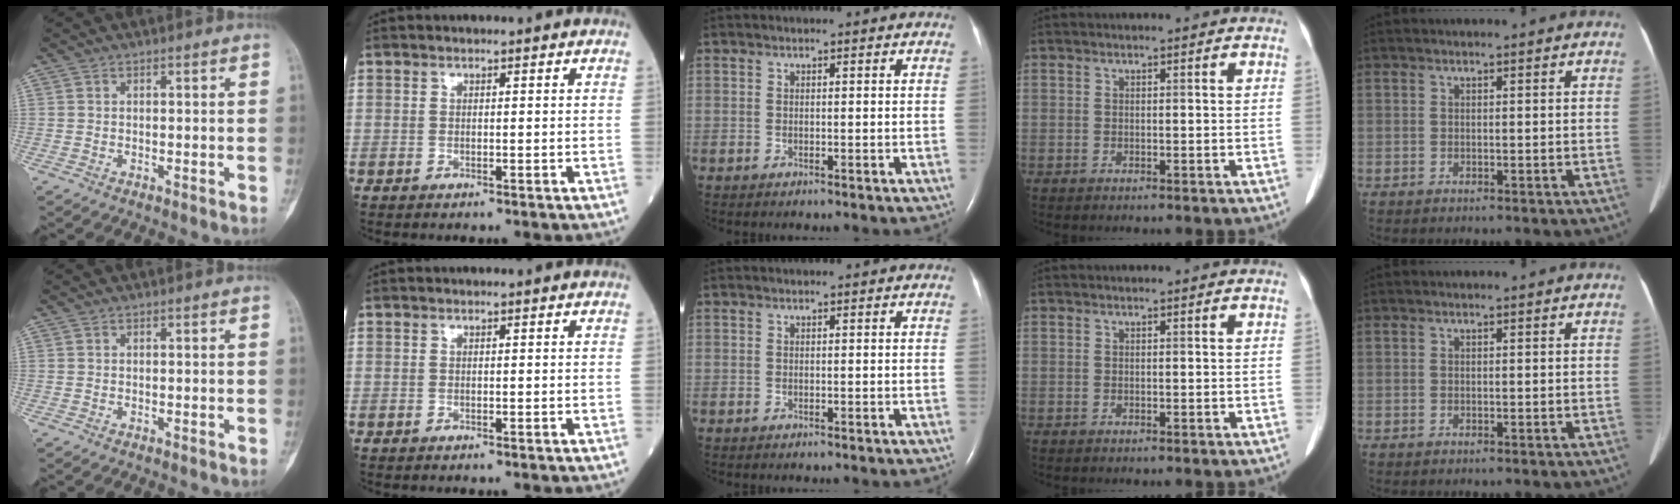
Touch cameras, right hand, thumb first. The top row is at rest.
{}